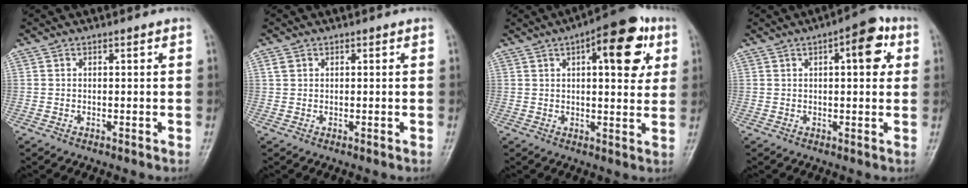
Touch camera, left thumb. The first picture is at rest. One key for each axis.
{"total": 1.1, "fx": 0.5, "fy": 0.9, "fz": 0.5, "tx": -0.005, "ty": 0.003, "tz": 0.011}
{"total": 14.1, "fx": 5.2, "fy": 5.5, "fz": 11.9, "tx": -0.124, "ty": -0.002, "tz": 0.061}
{"total": 8.1, "fx": 2.6, "fy": 3.1, "fz": 7.0, "tx": -0.072, "ty": 0.007, "tz": 0.024}